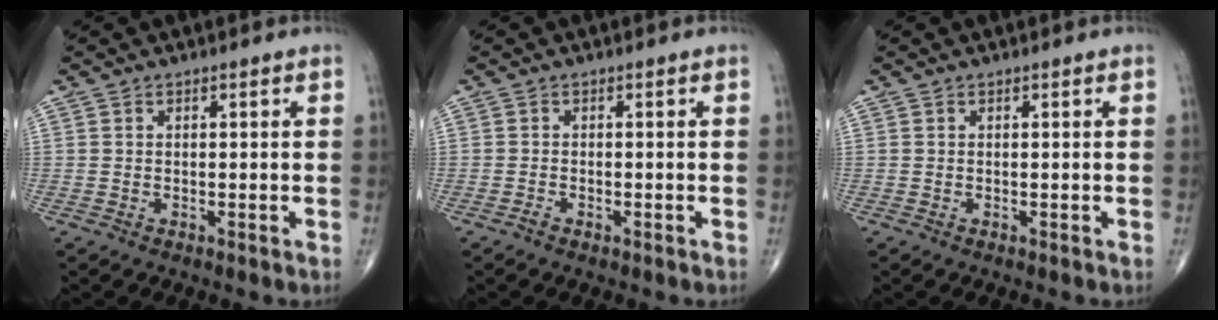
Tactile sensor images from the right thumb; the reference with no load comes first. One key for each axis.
{"total": 0.8, "fx": -0.6, "fy": 0.3, "fz": 0.4, "tx": -0.013, "ty": 0.004, "tz": -0.011}
{"total": 0.0}